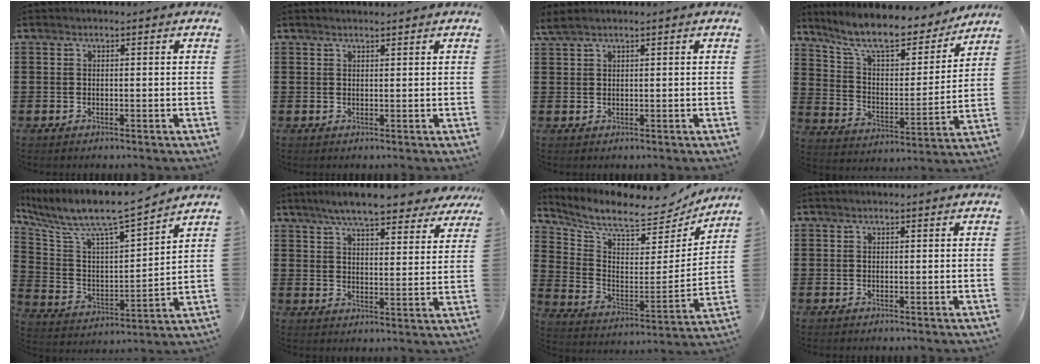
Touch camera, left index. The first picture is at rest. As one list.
[{"total": 0.9, "force": [0.8, 0.0, 0.3], "torque": [-0.006, 0.000, 0.016]}, {"total": 1.6, "force": [1.2, 0.2, 1.1], "torque": [-0.023, 0.002, 0.023]}, {"total": 10.3, "force": [9.0, 1.4, 4.7], "torque": [-0.120, -0.054, 0.153]}, {"total": 8.0, "force": [7.0, 0.9, 3.8], "torque": [-0.107, -0.056, 0.112]}, {"total": 8.0, "force": [7.1, 0.6, 3.6], "torque": [-0.085, -0.026, 0.126]}, {"total": 8.4, "force": [7.6, 1.5, 3.4], "torque": [-0.096, -0.061, 0.125]}, {"total": 0.6, "force": [0.5, 0.1, 0.3], "torque": [-0.007, 0.000, 0.010]}]